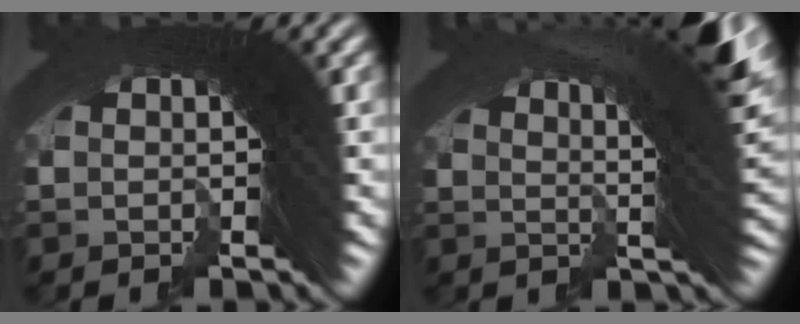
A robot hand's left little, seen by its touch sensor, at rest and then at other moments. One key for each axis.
{"total": 10.4, "fx": 4.6, "fy": 3.8, "fz": 8.5, "tx": -0.127, "ty": 0.017, "tz": 0.057}